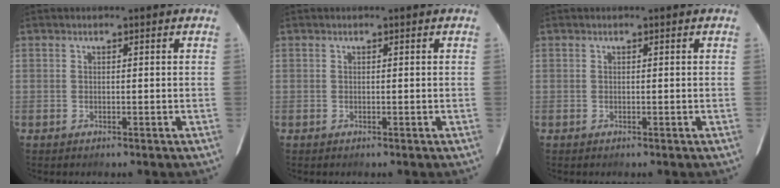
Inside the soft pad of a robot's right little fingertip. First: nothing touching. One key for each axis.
{"total": 0.0}
{"total": 0.0}